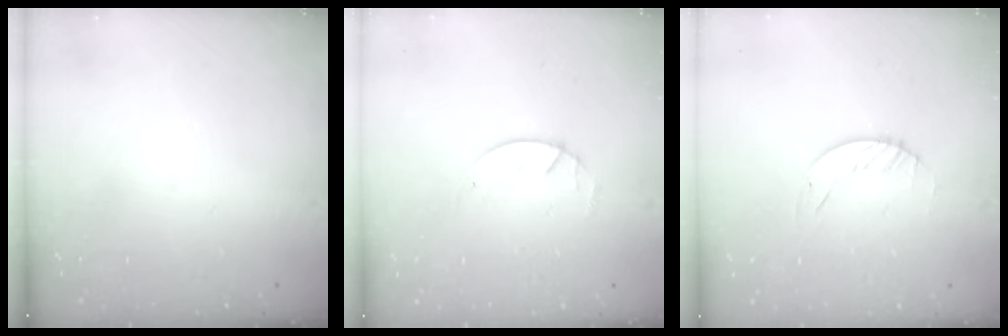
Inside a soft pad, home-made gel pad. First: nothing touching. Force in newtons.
{"total": 1.8, "press": 1.8, "slide": 0.2}
{"total": 1.9, "press": 1.9, "slide": 0.2}